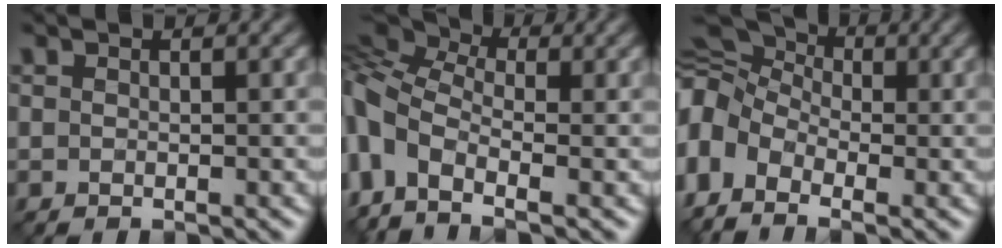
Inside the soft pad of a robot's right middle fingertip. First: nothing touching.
{"total": 8.4, "force": [-1.9, 5.3, 6.3], "torque": [-0.167, 0.001, -0.056]}
{"total": 10.5, "force": [-1.4, 7.7, 7.0], "torque": [-0.150, 0.015, -0.042]}